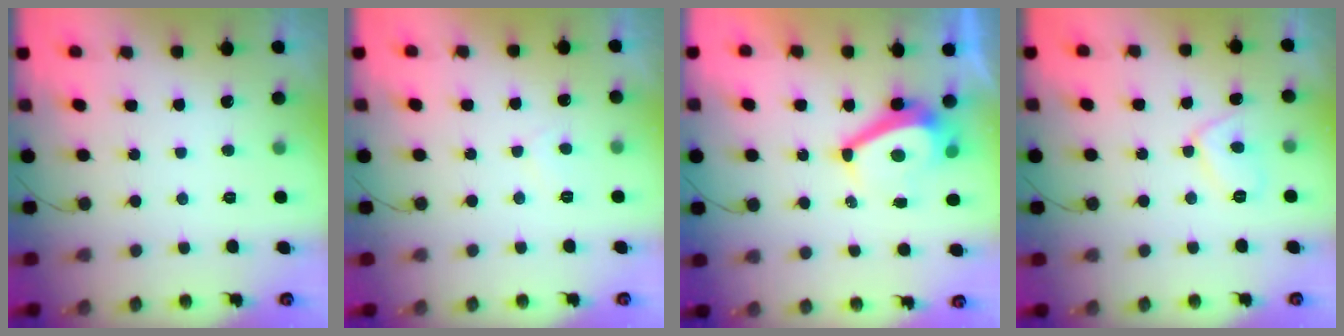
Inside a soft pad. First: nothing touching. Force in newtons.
{"total": 3.5, "press": 3.4, "slide": 0.6}
{"total": 7.7, "press": 7.7, "slide": 0.5}
{"total": 7.0, "press": 7.0, "slide": 0.6}